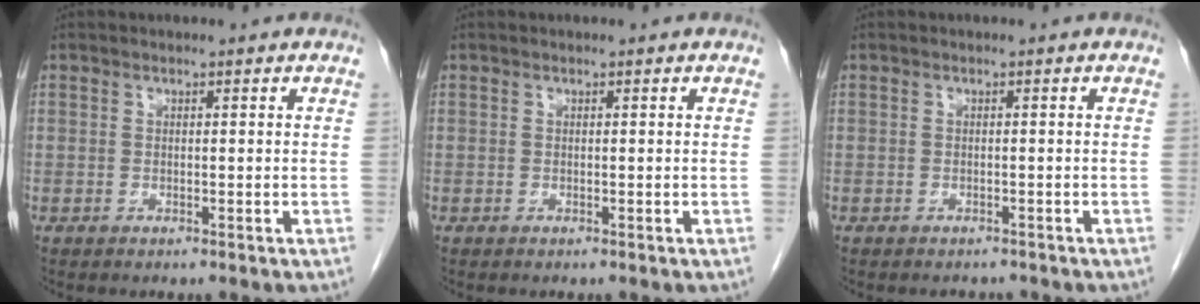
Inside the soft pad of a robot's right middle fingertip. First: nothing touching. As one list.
[{"total": 0.0}, {"total": 1.6, "force": [-1.4, 0.6, 0.0], "torque": [-0.003, -0.001, -0.020]}]